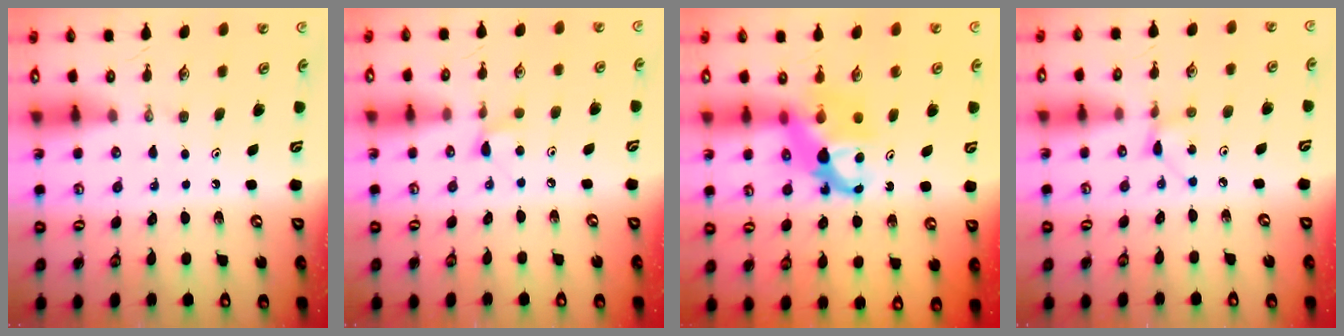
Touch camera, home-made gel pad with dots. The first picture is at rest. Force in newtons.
{"total": 5.2, "press": 5.1, "slide": 0.6}
{"total": 6.8, "press": 6.7, "slide": 0.4}
{"total": 1.9, "press": 1.9, "slide": 0.1}